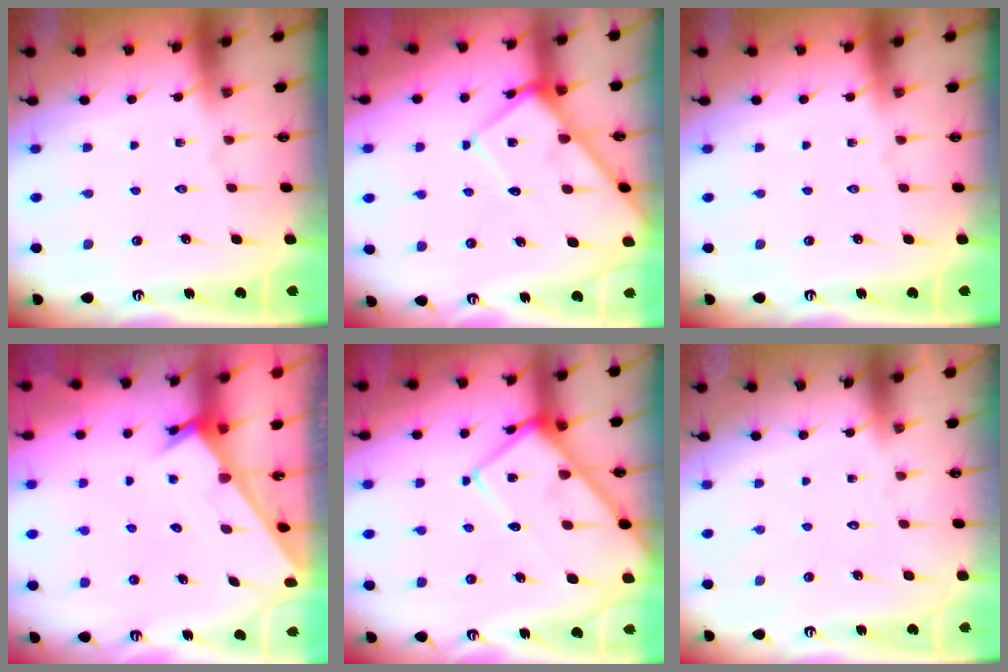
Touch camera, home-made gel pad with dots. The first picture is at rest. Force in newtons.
{"total": 9.7, "press": 9.7, "slide": 1.0}
{"total": 0.0}
{"total": 2.6, "press": 2.6, "slide": 0.1}
{"total": 12.8, "press": 12.7, "slide": 1.1}
{"total": 1.7, "press": 1.7, "slide": 0.1}